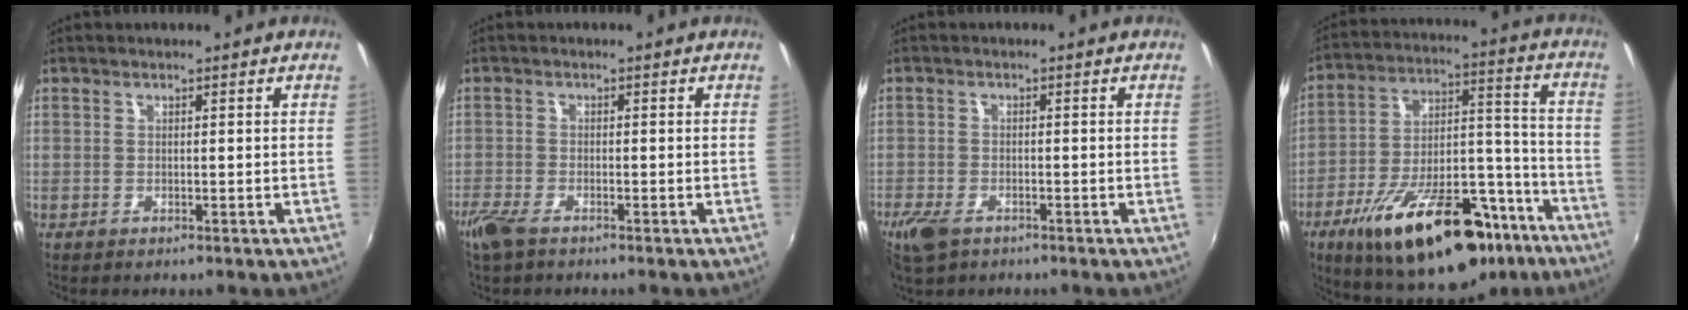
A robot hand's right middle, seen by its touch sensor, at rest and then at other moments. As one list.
[{"total": 4.4, "force": [-3.3, 1.3, 2.6], "torque": [-0.068, -0.013, -0.067]}, {"total": 5.6, "force": [-3.6, 2.8, 3.1], "torque": [-0.083, -0.017, -0.069]}, {"total": 29.0, "force": [-18.1, 12.2, 19.0], "torque": [-0.310, 0.010, -0.257]}]